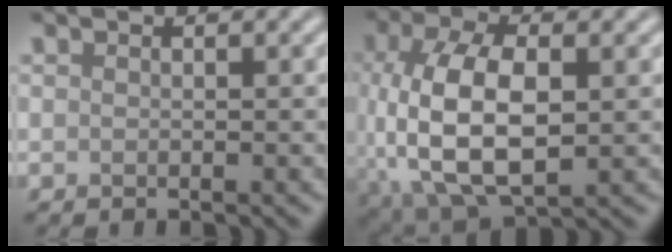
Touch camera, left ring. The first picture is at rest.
{"total": 10.4, "force": [-0.7, 5.6, 8.8], "torque": [-0.194, -0.010, -0.008]}